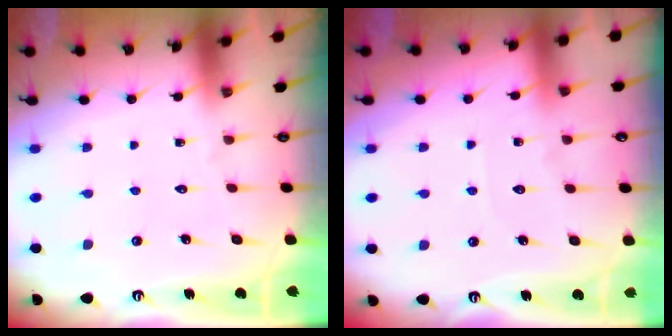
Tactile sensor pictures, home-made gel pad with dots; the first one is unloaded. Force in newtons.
{"total": 3.9, "press": 3.8, "slide": 0.5}